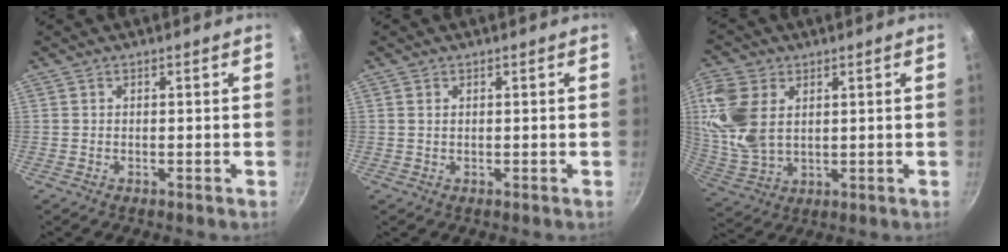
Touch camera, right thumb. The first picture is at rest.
{"total": 0.8, "force": [0.4, 0.4, 0.5], "torque": [-0.011, 0.001, 0.007]}
{"total": 12.5, "force": [3.4, 8.3, 8.8], "torque": [-0.179, -0.019, 0.075]}